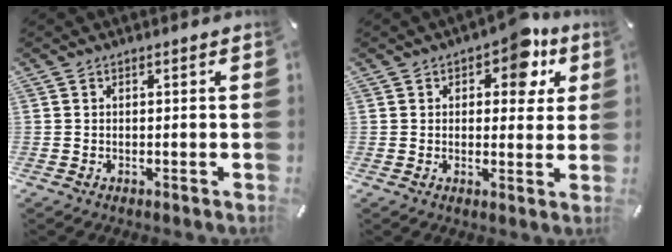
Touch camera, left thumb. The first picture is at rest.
{"total": 9.1, "force": [4.8, 5.3, 5.6], "torque": [-0.061, -0.020, 0.077]}